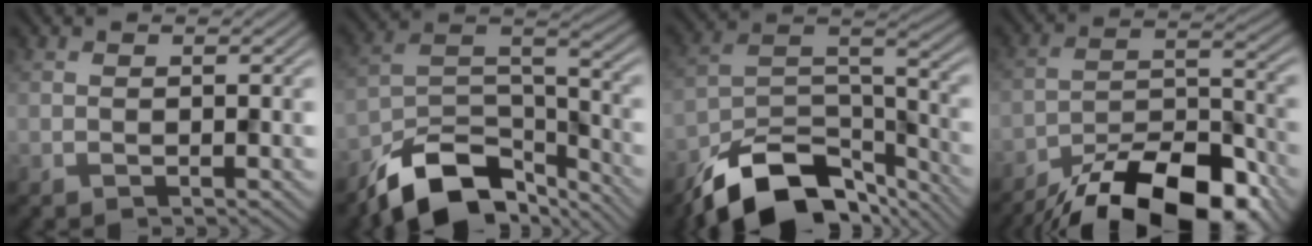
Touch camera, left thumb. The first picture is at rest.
{"total": 12.7, "force": [-9.7, 5.2, 6.3], "torque": [-0.112, -0.006, -0.181]}
{"total": 14.5, "force": [-11.0, 6.2, 7.0], "torque": [-0.138, -0.008, -0.189]}
{"total": 16.5, "force": [-13.0, 5.5, 8.4], "torque": [-0.146, -0.028, -0.202]}